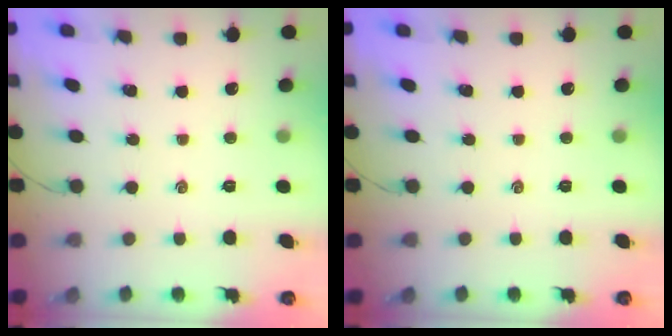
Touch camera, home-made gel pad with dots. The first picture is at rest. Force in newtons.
{"total": 0.0}